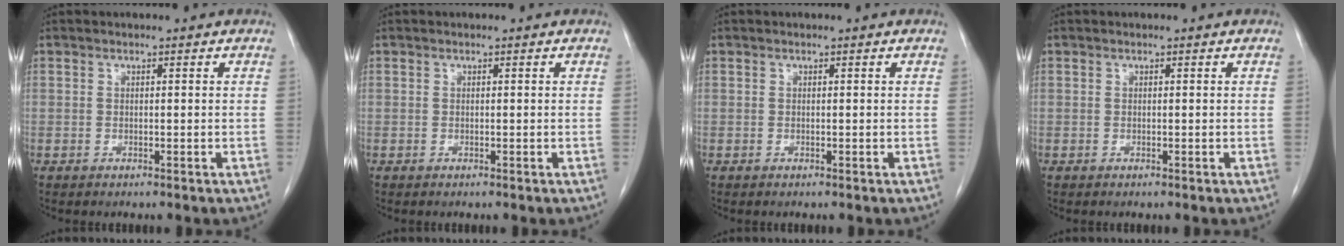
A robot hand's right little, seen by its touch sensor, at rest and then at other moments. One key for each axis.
{"total": 0.0}
{"total": 0.0}
{"total": 0.0}